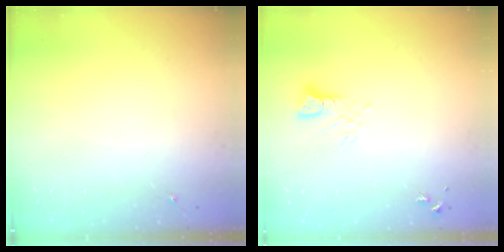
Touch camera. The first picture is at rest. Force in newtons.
{"total": 3.6, "press": 3.6, "slide": 0.3}